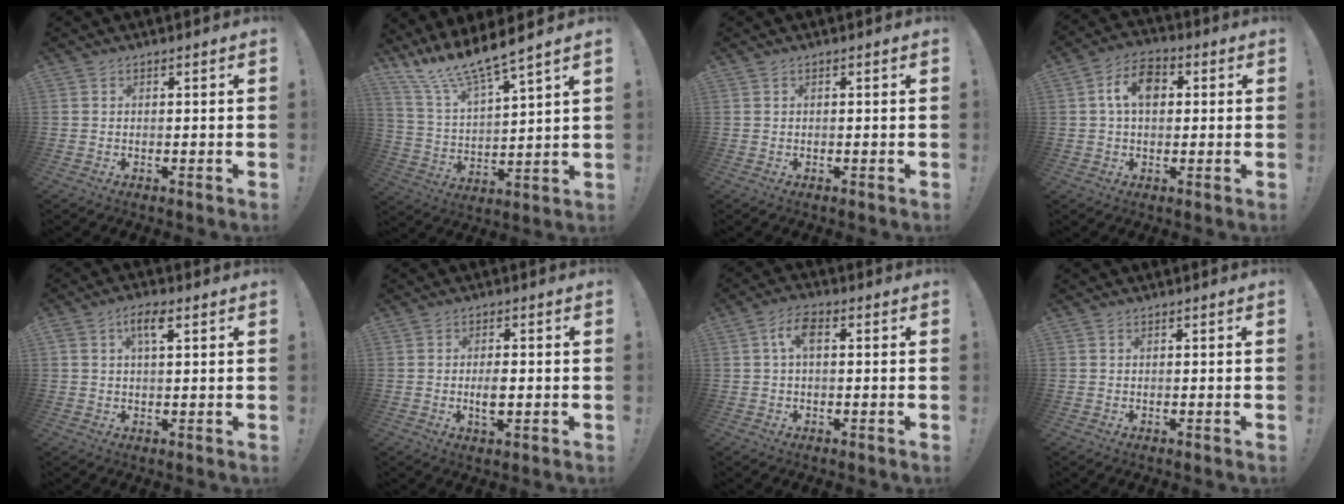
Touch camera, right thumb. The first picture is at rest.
{"total": 11.8, "force": [10.8, 0.1, 4.8], "torque": [-0.114, -0.092, 0.189]}
{"total": 0.0}
{"total": 9.8, "force": [2.0, 6.4, 7.2], "torque": [-0.110, 0.013, 0.036]}
{"total": 5.4, "force": [2.2, 2.1, 4.5], "torque": [-0.068, -0.002, 0.034]}
{"total": 4.2, "force": [-0.6, 1.6, 3.8], "torque": [-0.063, -0.008, -0.016]}
{"total": 5.5, "force": [0.9, 2.5, 4.8], "torque": [-0.086, 0.013, 0.015]}
{"total": 0.0}